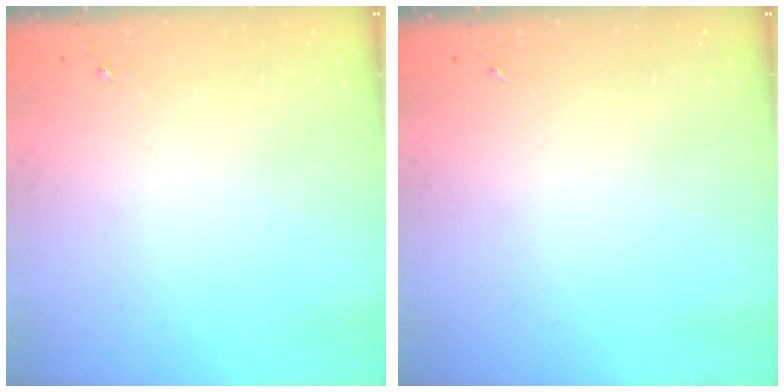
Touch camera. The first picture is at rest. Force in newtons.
{"total": 0.0}